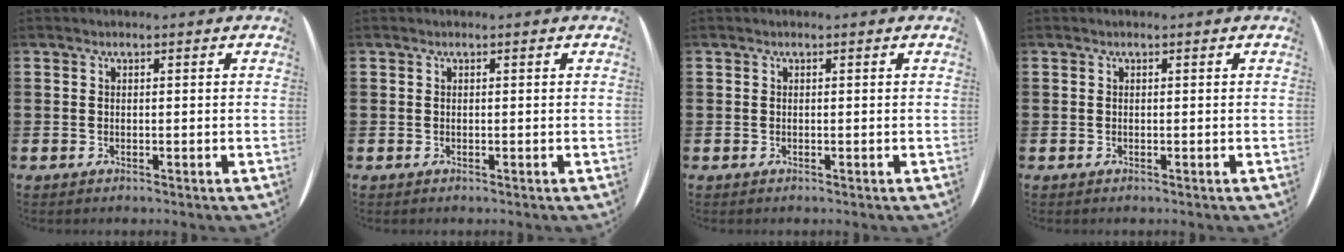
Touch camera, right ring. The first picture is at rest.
{"total": 0.0}
{"total": 0.0}
{"total": 0.0}